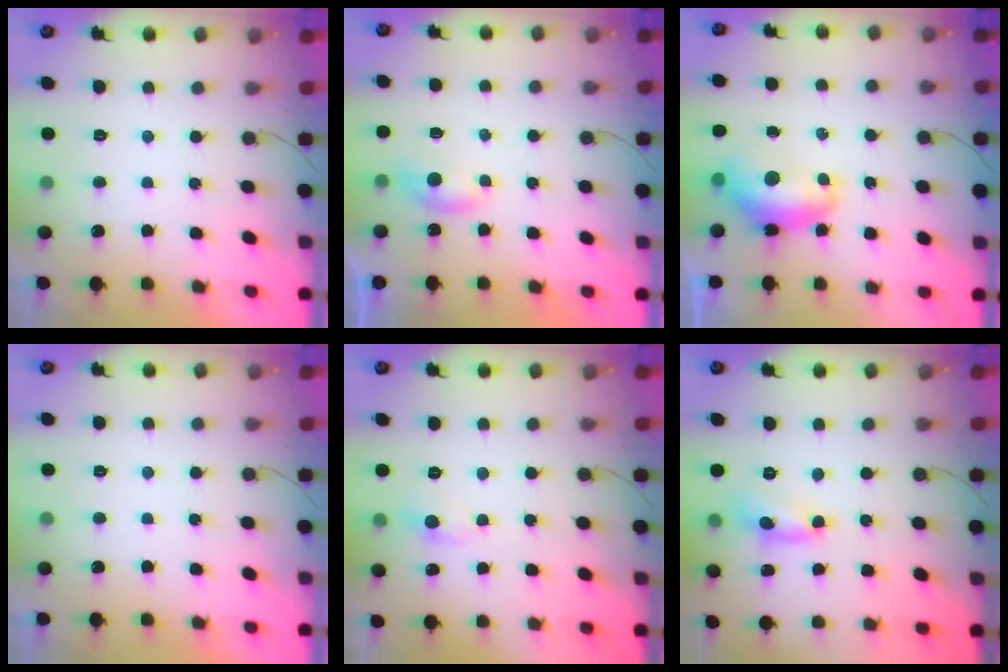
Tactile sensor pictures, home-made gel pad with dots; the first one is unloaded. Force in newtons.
{"total": 4.7, "press": 4.6, "slide": 0.6}
{"total": 11.4, "press": 11.4, "slide": 1.2}
{"total": 0.0}
{"total": 4.9, "press": 4.9, "slide": 0.6}
{"total": 6.8, "press": 6.8, "slide": 0.4}